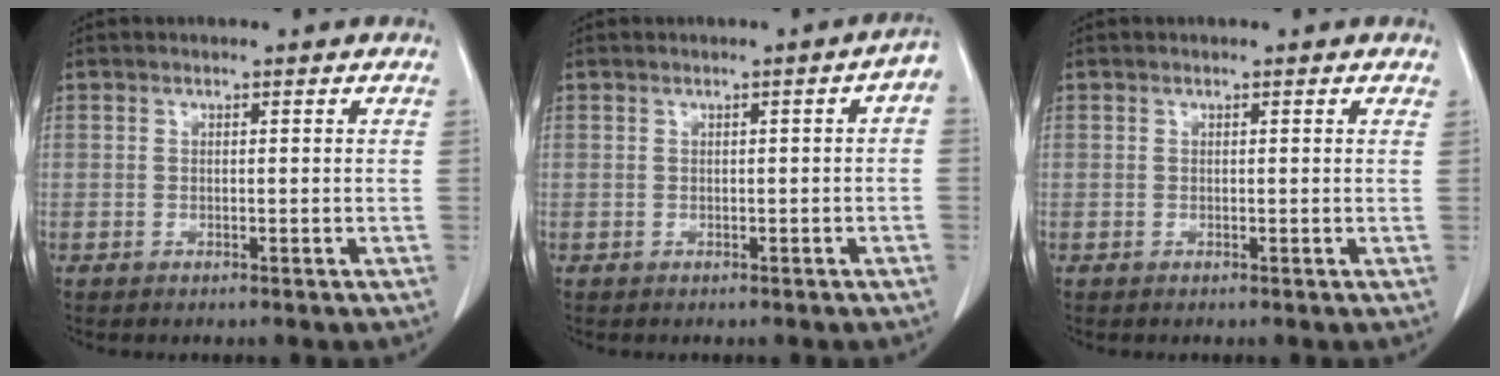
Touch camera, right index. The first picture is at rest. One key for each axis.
{"total": 2.2, "fx": 0.0, "fy": 0.4, "fz": 2.1, "tx": -0.022, "ty": 0.008, "tz": -0.002}
{"total": 0.5, "fx": 0.5, "fy": 0.1, "fz": 0.1, "tx": -0.008, "ty": 0.000, "tz": 0.000}